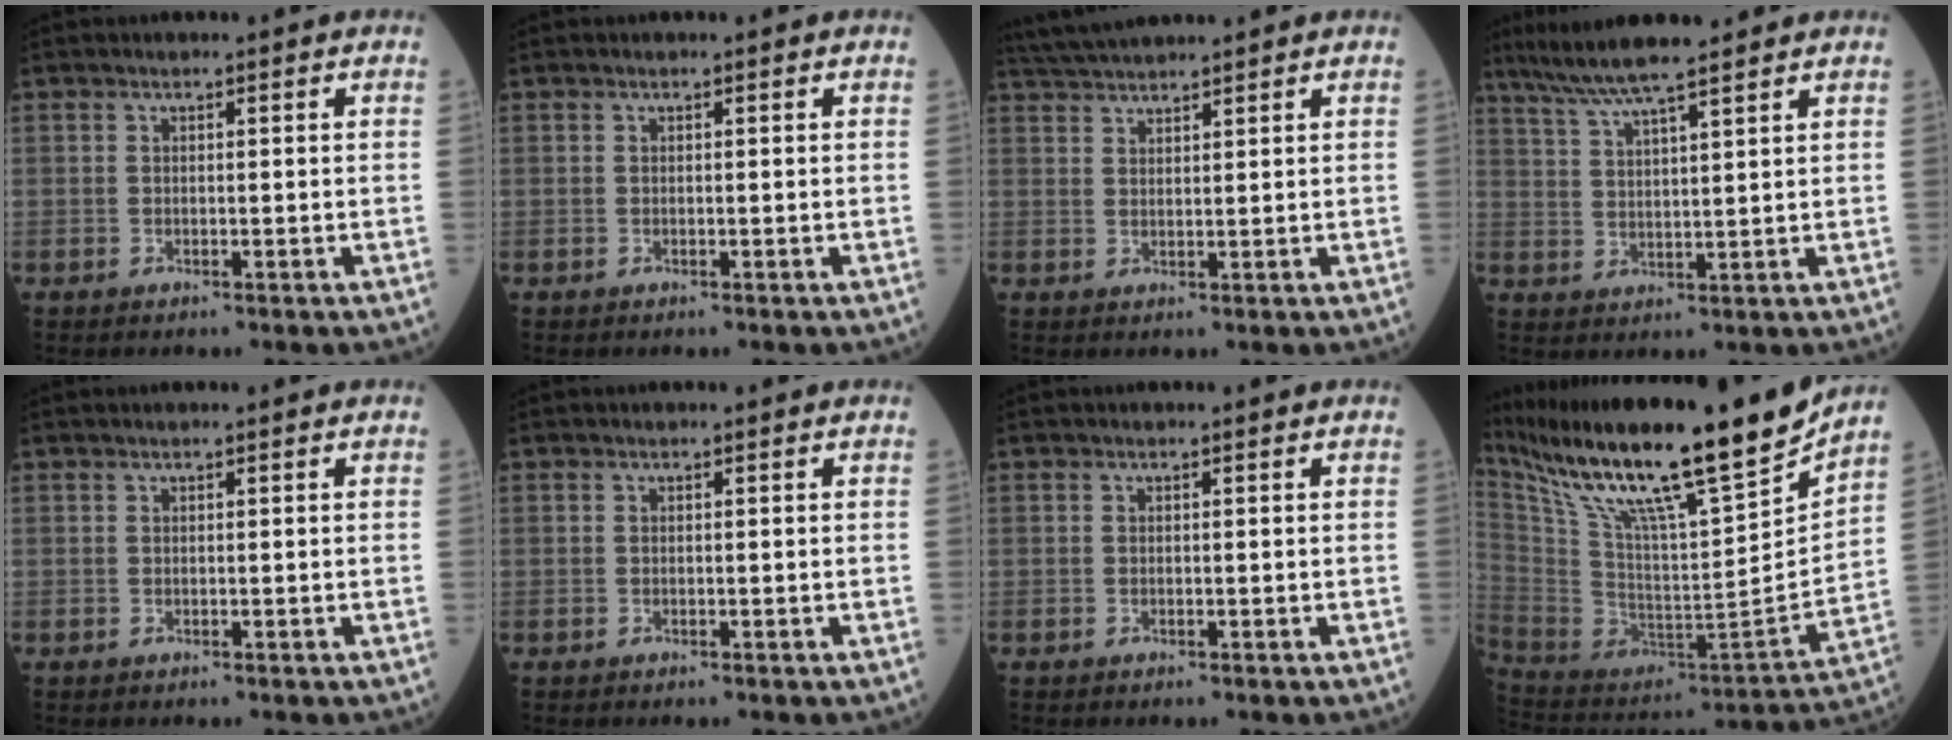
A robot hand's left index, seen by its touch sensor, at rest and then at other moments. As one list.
[{"total": 0.0}, {"total": 6.0, "force": [5.7, -0.1, 2.0], "torque": [-0.041, 0.033, 0.106]}, {"total": 10.1, "force": [8.3, 0.1, 5.6], "torque": [-0.099, 0.026, 0.139]}, {"total": 0.0}, {"total": 0.0}, {"total": 0.0}, {"total": 26.5, "force": [20.8, 1.9, 16.4], "torque": [-0.302, -0.019, 0.350]}]